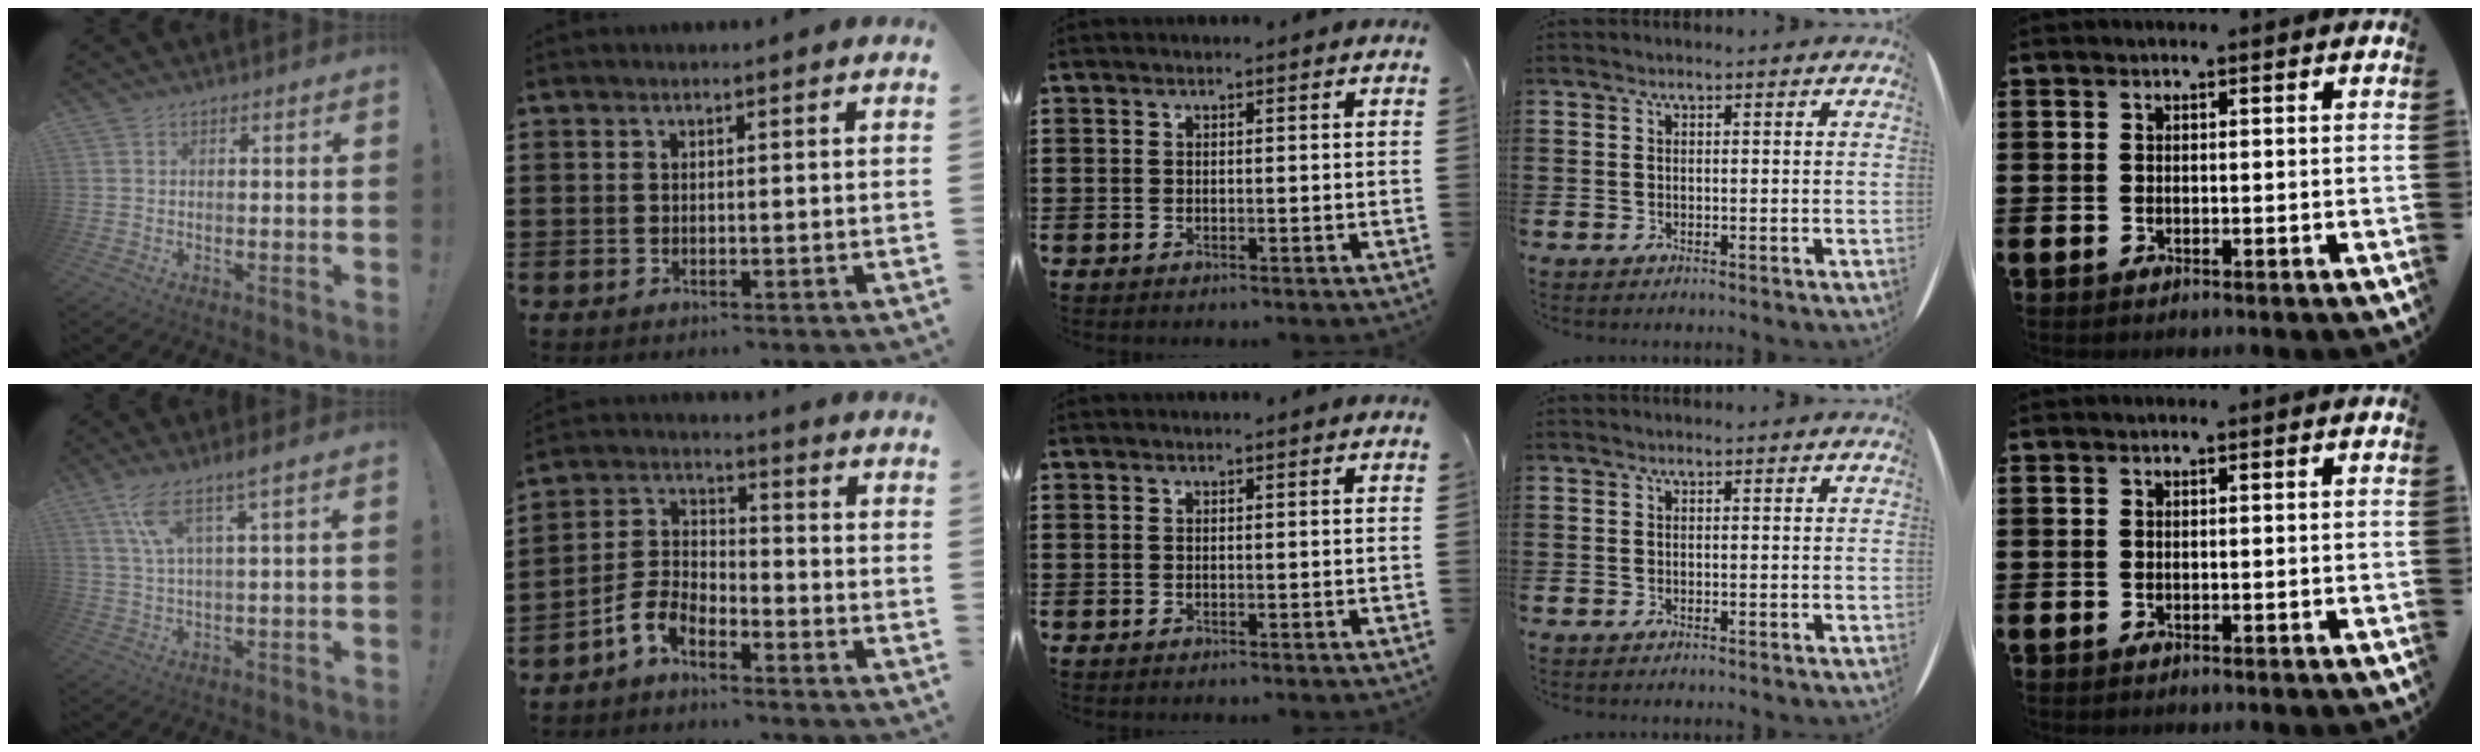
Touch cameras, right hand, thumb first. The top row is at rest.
{"thumb": {"total": 7.3, "force": [4.2, 0.2, 6.0], "torque": [-0.121, -0.012, 0.072]}, "index": {"total": 5.3, "force": [-4.1, 2.4, 2.3], "torque": [-0.074, 0.003, -0.089]}}